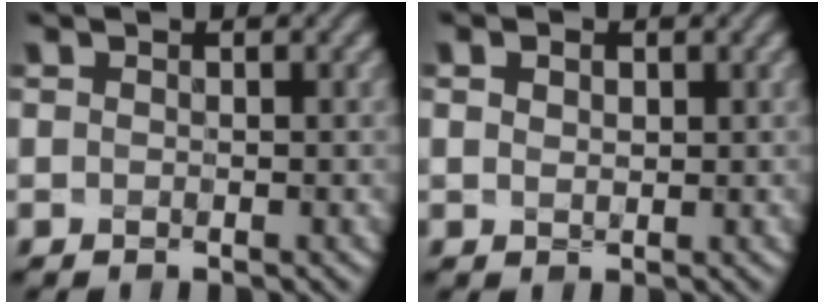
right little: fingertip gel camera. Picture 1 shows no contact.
{"total": 1.1, "force": [0.5, 0.8, 0.6], "torque": [-0.018, 0.008, 0.008]}